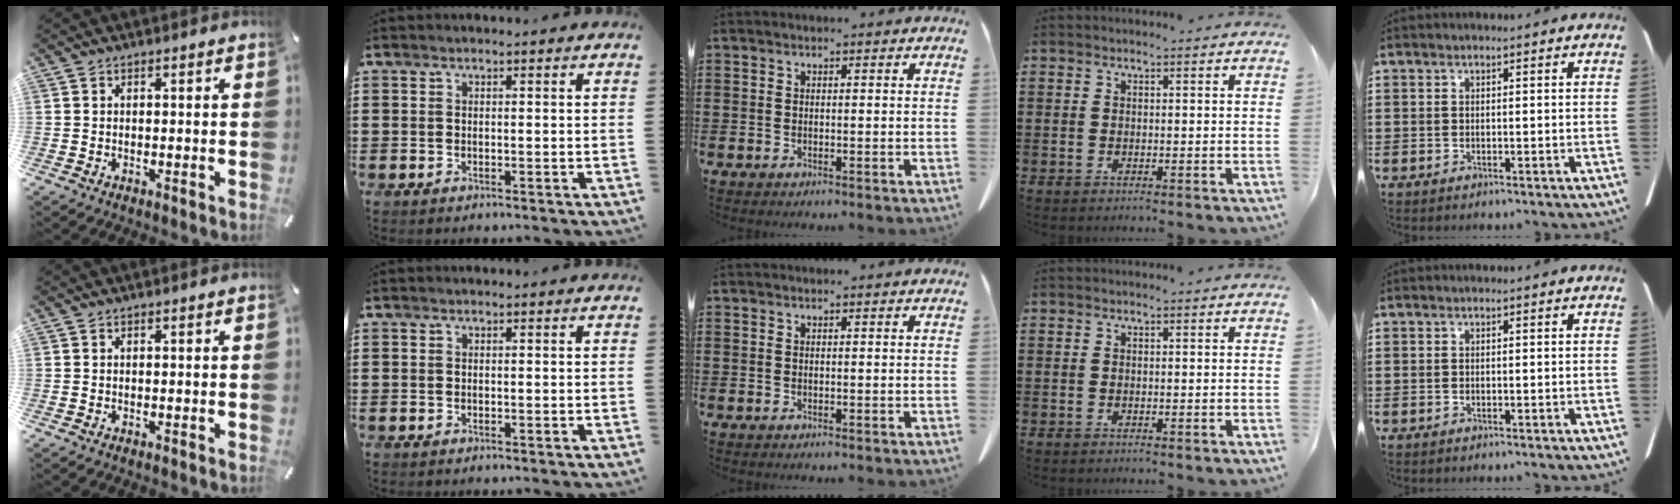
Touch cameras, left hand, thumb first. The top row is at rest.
{}